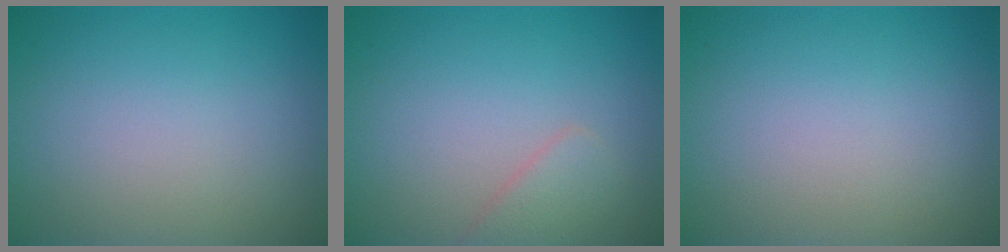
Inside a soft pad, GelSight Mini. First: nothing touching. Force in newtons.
{"total": 1.6, "press": 1.6, "slide": 0.1}
{"total": 0.0}